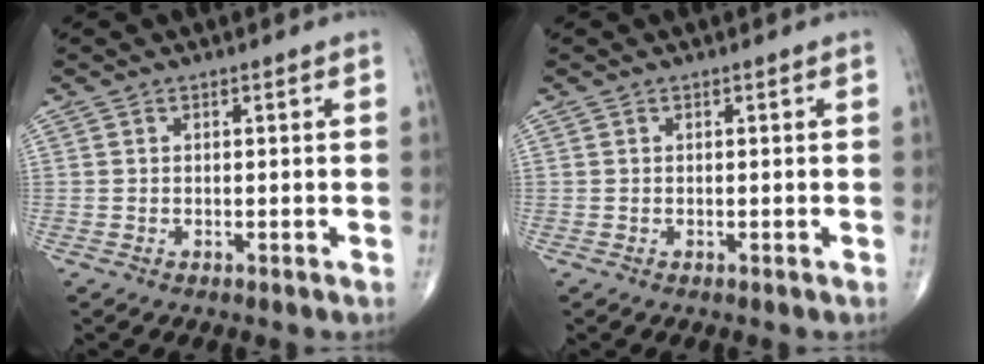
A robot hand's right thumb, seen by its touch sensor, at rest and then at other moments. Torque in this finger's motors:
{"motor_torque": [0.00, 0.00, 0.00, 0.00, 0.00]}